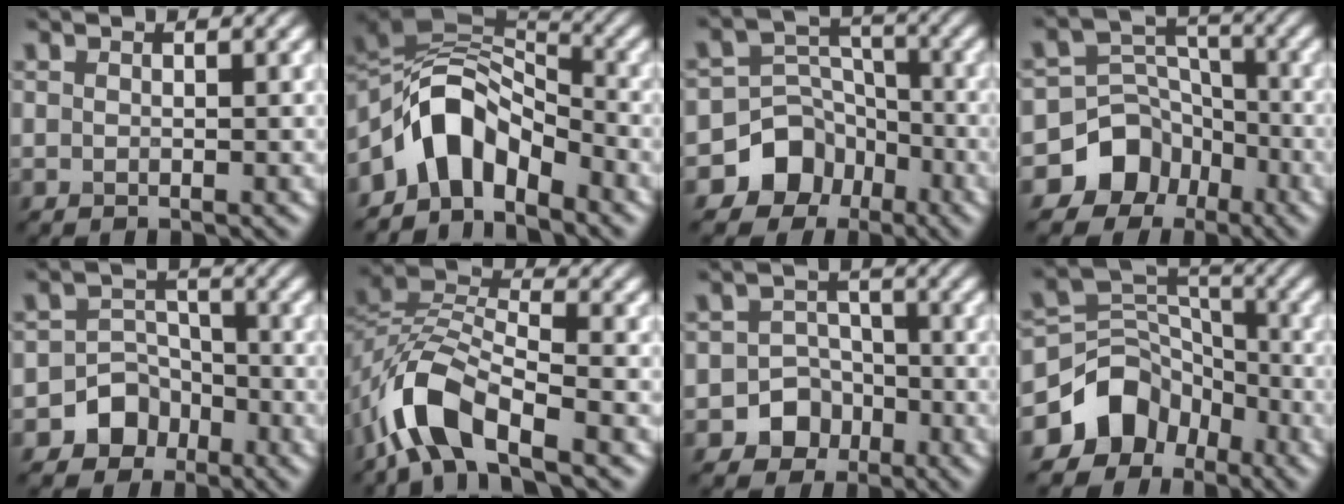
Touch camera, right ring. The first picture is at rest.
{"total": 7.2, "force": [-4.1, 4.2, 4.3], "torque": [-0.054, 0.012, -0.088]}
{"total": 7.5, "force": [-4.4, 6.0, 1.4], "torque": [0.000, 0.010, -0.095]}
{"total": 8.2, "force": [-4.9, 6.5, 1.2], "torque": [0.001, 0.009, -0.104]}
{"total": 5.2, "force": [-3.0, 4.1, 0.9], "torque": [0.020, 0.004, -0.068]}
{"total": 7.7, "force": [-4.5, 3.5, 5.1], "torque": [-0.092, 0.005, -0.097]}
{"total": 5.0, "force": [-2.5, 4.2, 0.8], "torque": [0.023, 0.000, -0.059]}
{"total": 7.3, "force": [-4.1, 5.6, 2.3], "torque": [-0.030, 0.002, -0.083]}